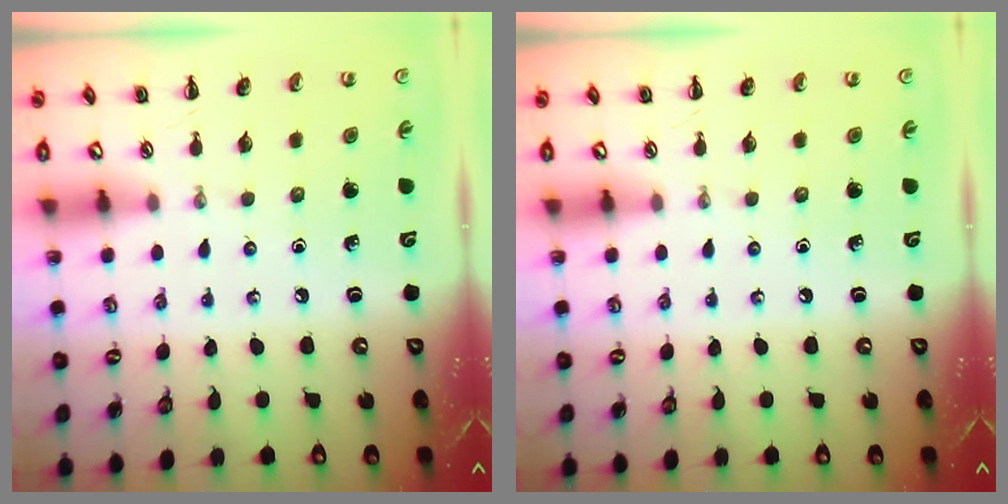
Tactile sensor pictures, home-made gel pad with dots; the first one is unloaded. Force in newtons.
{"total": 0.0}